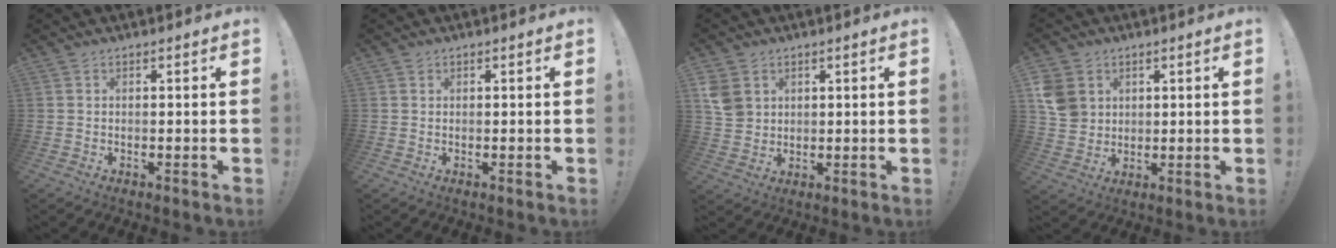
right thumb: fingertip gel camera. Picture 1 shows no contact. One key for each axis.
{"total": 0.7, "fx": 0.5, "fy": 0.5, "fz": 0.0, "tx": 0.003, "ty": -0.002, "tz": 0.009}
{"total": 6.5, "fx": 2.6, "fy": 5.4, "fz": 2.6, "tx": -0.046, "ty": -0.006, "tz": 0.052}
{"total": 8.2, "fx": 2.9, "fy": 7.0, "fz": 3.0, "tx": -0.050, "ty": -0.007, "tz": 0.063}